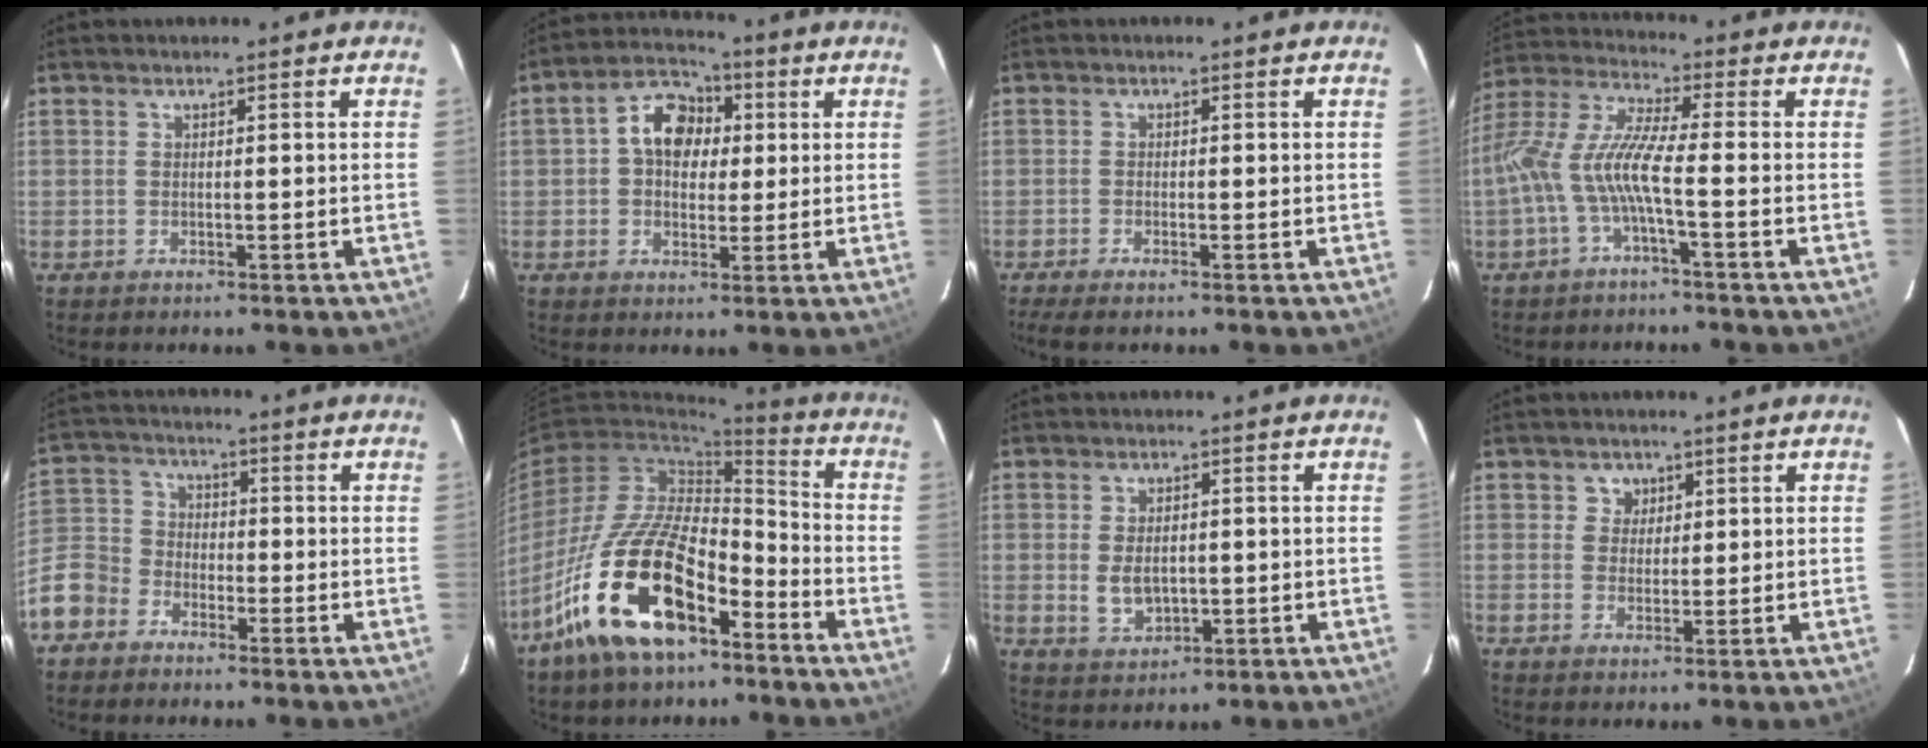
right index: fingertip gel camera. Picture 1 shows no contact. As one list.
[{"total": 8.8, "force": [1.3, 6.7, 5.6], "torque": [-0.105, 0.032, 0.020]}, {"total": 3.3, "force": [-2.6, 0.1, 2.1], "torque": [-0.052, -0.012, -0.049]}, {"total": 9.9, "force": [-3.1, 0.9, 9.3], "torque": [-0.209, 0.007, -0.062]}, {"total": 10.3, "force": [-5.9, 7.9, 3.1], "torque": [-0.084, 0.029, -0.125]}, {"total": 19.5, "force": [-11.6, 8.4, 13.3], "torque": [-0.253, 0.006, -0.208]}, {"total": 5.1, "force": [-0.4, 3.4, 3.7], "torque": [-0.069, -0.007, 0.002]}, {"total": 2.9, "force": [1.2, 2.7, 0.1], "torque": [0.013, 0.014, 0.019]}]